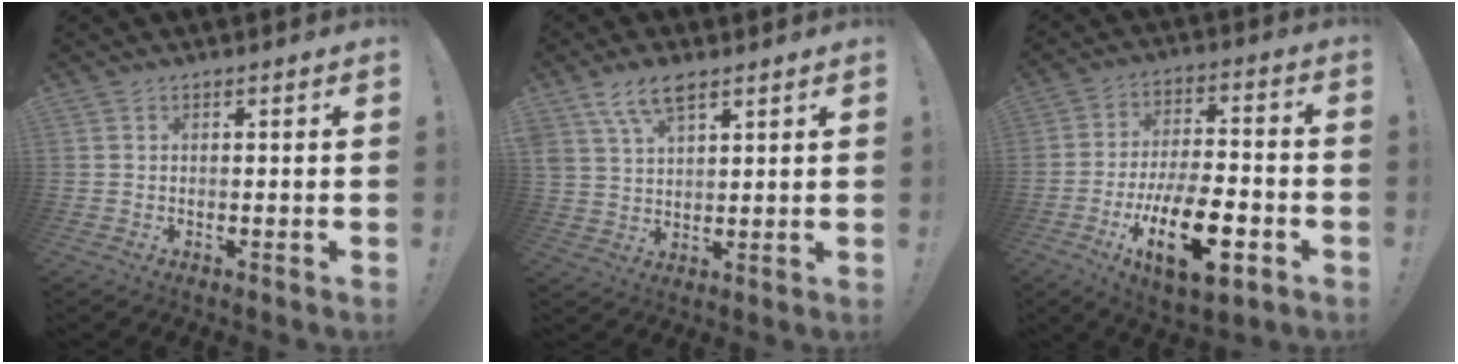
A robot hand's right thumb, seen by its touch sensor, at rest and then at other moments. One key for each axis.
{"total": 8.0, "fx": 5.2, "fy": 3.6, "fz": 5.0, "tx": -0.098, "ty": -0.011, "tz": 0.098}
{"total": 19.9, "fx": -8.2, "fy": 8.5, "fz": 16.0, "tx": -0.266, "ty": 0.036, "tz": -0.130}